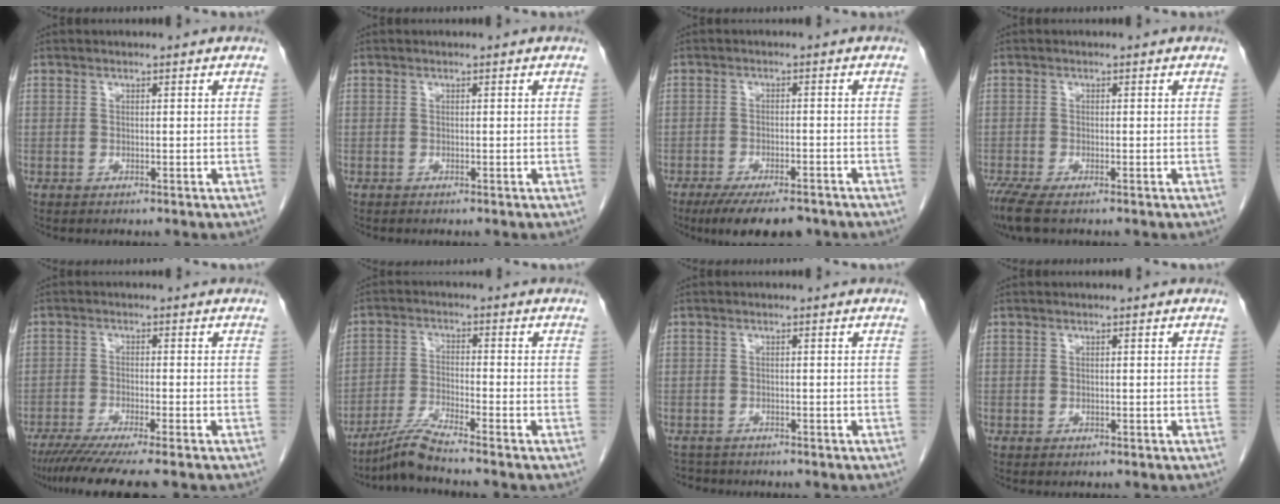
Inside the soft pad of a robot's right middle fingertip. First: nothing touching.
{"total": 0.0}
{"total": 9.5, "force": [-7.4, 2.7, 5.3], "torque": [-0.079, -0.012, -0.111]}
{"total": 4.5, "force": [-3.4, 0.6, 2.9], "torque": [-0.062, -0.016, -0.062]}
{"total": 8.9, "force": [-7.2, -0.8, 5.1], "torque": [-0.070, -0.028, -0.115]}
{"total": 5.2, "force": [-4.5, -1.4, 2.1], "torque": [-0.046, -0.026, -0.093]}
{"total": 2.5, "force": [-2.3, 0.9, -0.2], "torque": [-0.003, -0.006, -0.039]}
{"total": 0.0}